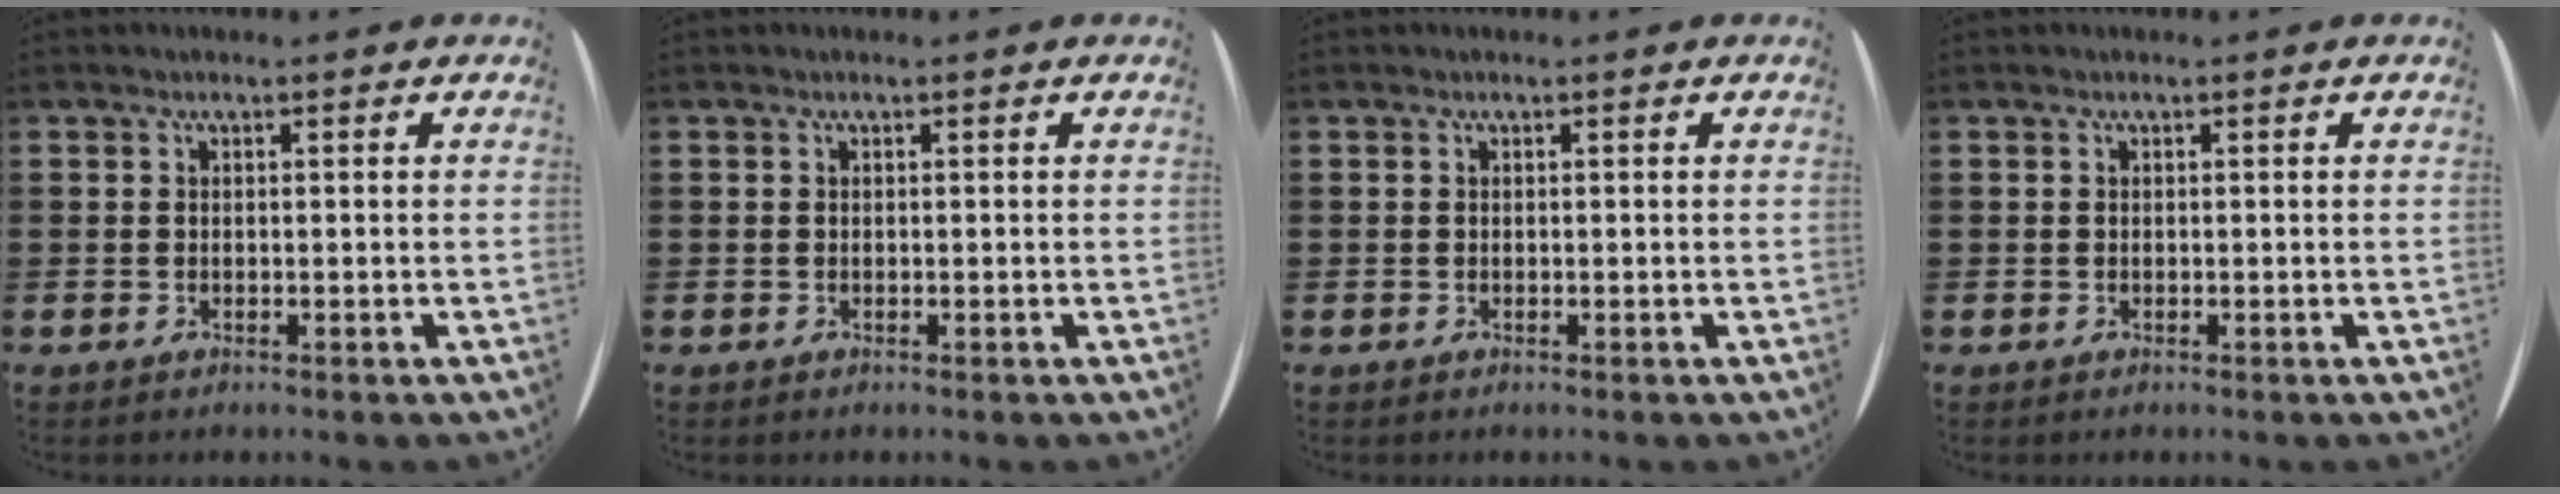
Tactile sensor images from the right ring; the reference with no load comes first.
{"total": 0.0}
{"total": 0.0}
{"total": 0.0}